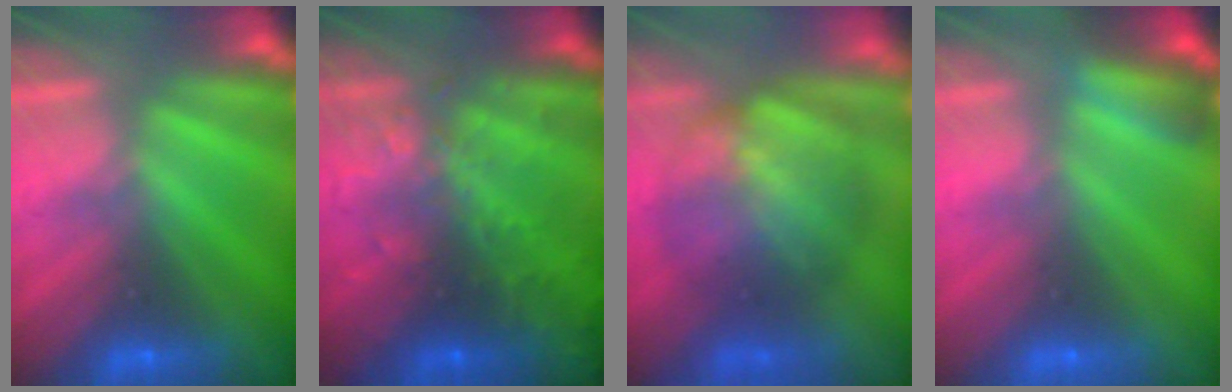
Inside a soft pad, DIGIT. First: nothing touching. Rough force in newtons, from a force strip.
{"total": 6.7}
{"total": 8.9}
{"total": 2.7}